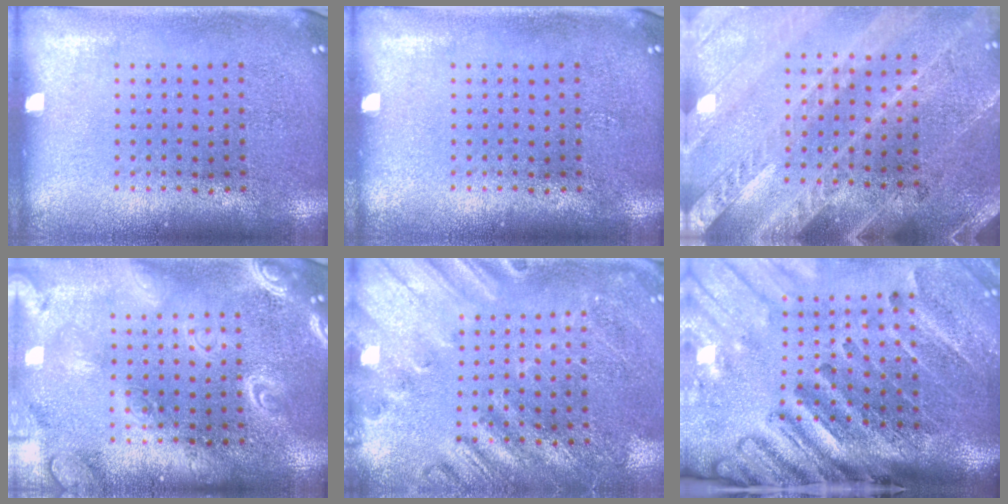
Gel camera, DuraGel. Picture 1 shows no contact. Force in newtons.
{"total": 0.0}
{"total": 2.9, "press": 2.6, "slide": 1.1}
{"total": 3.7, "press": 3.7, "slide": 0.4}
{"total": 2.3, "press": 2.2, "slide": 0.6}
{"total": 4.4, "press": 3.2, "slide": 3.0}